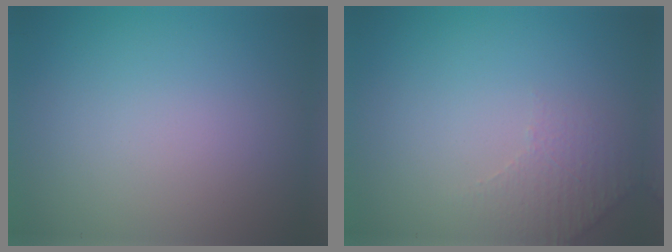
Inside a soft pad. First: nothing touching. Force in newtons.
{"total": 2.1, "press": 2.0, "slide": 0.5}